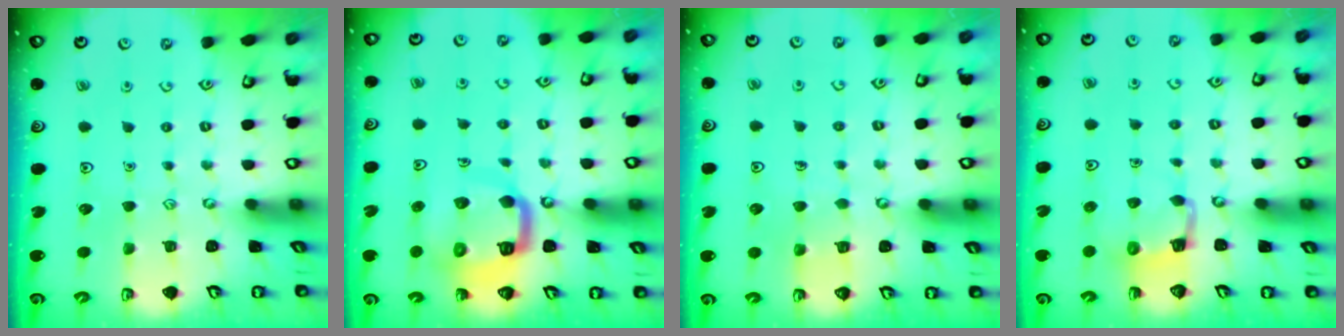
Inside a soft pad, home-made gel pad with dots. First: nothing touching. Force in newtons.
{"total": 12.1, "press": 12.0, "slide": 1.2}
{"total": 2.2, "press": 2.2, "slide": 0.0}
{"total": 2.7, "press": 2.7, "slide": 0.4}